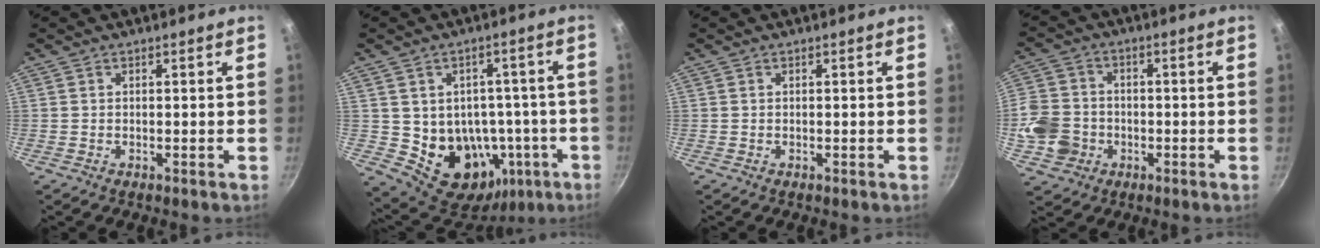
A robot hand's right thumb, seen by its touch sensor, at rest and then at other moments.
{"total": 16.9, "force": [-3.5, 13.6, 9.3], "torque": [-0.079, 0.024, -0.024]}
{"total": 0.0}
{"total": 10.7, "force": [-2.2, 9.4, 4.6], "torque": [-0.079, 0.024, -0.052]}